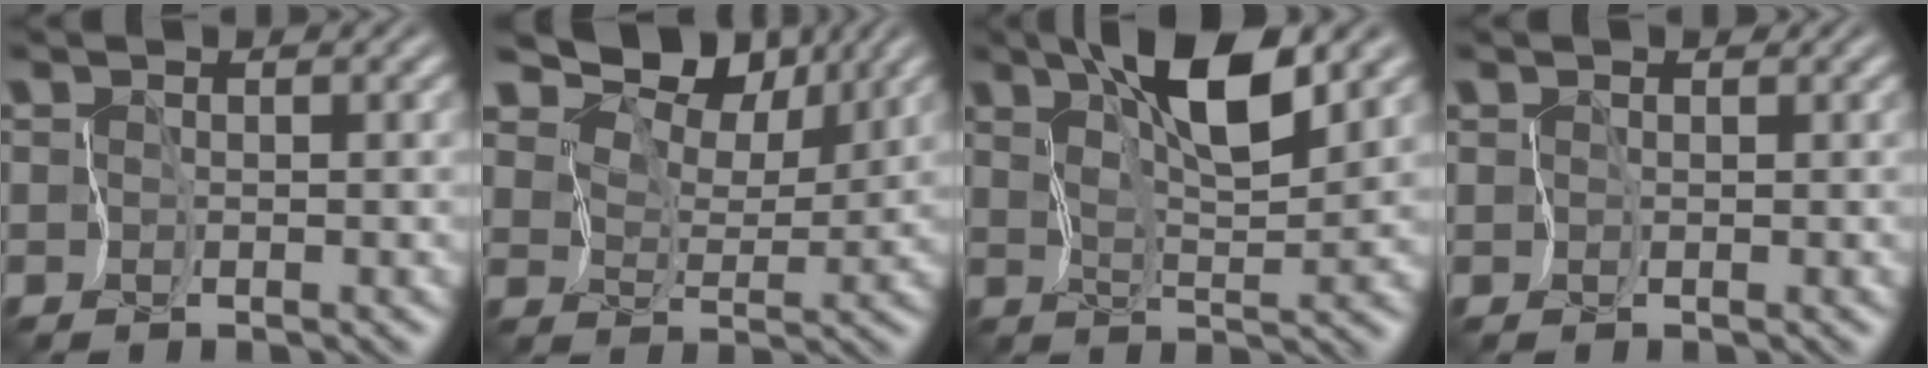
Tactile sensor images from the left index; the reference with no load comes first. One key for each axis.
{"total": 7.8, "fx": 6.5, "fy": 3.1, "fz": 3.2, "tx": -0.062, "ty": -0.003, "tz": 0.107}
{"total": 7.6, "fx": 4.4, "fy": 1.2, "fz": 6.0, "tx": -0.109, "ty": 0.010, "tz": 0.077}
{"total": 0.7, "fx": 0.4, "fy": 0.6, "fz": 0.3, "tx": 0.004, "ty": 0.010, "tz": 0.001}